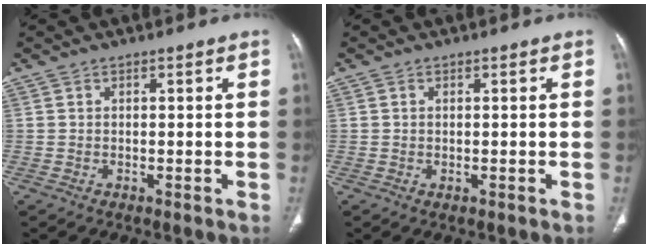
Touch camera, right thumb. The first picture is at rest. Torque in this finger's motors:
{"motor_torque": [-0.96, 0.14, -0.38, 0.25, -0.02]}